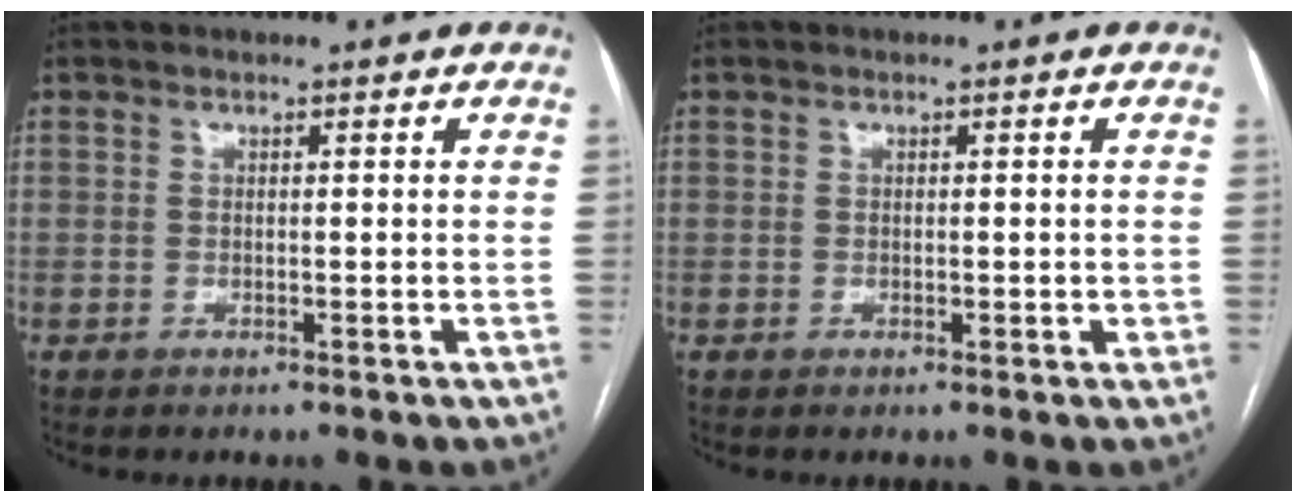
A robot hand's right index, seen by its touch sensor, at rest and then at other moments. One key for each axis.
{"total": 1.0, "fx": -0.1, "fy": 0.5, "fz": 0.9, "tx": -0.011, "ty": 0.002, "tz": 0.002}